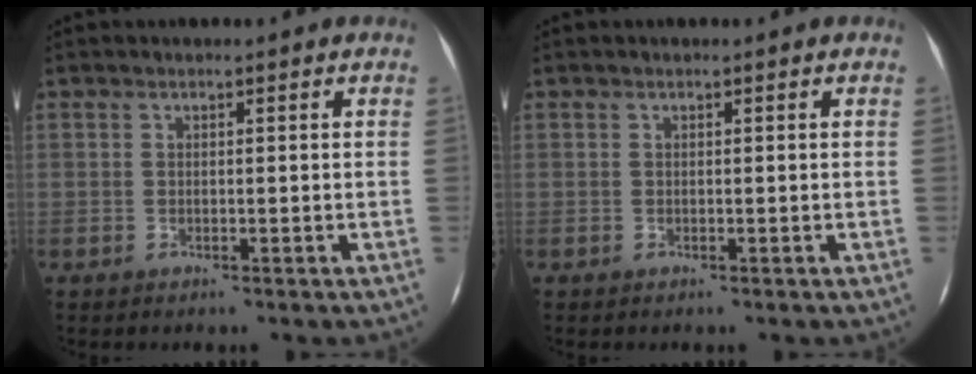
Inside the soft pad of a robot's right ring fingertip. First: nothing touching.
{"total": 0.0}